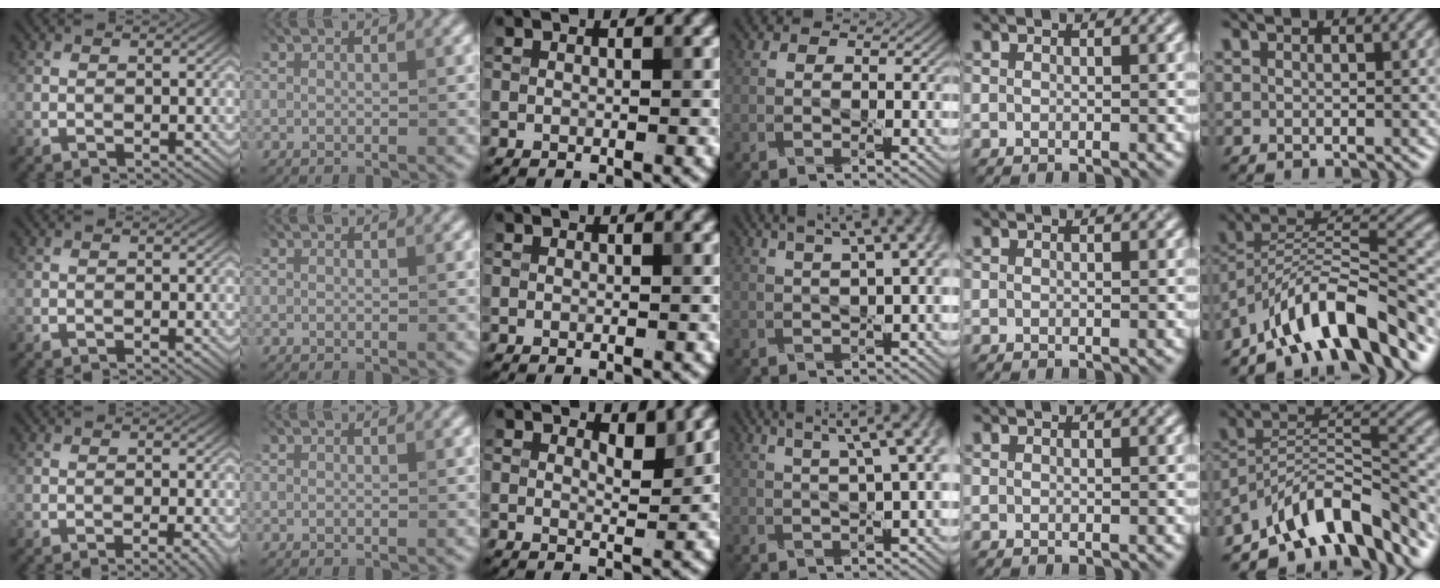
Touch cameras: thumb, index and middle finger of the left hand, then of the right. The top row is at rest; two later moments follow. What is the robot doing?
{"motion": "pour", "object": "sugar"}